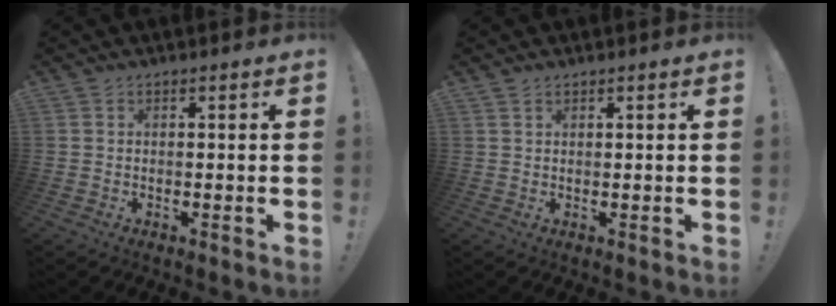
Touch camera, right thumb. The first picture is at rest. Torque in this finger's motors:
{"motor_torque": [-0.59, -0.03, -0.01, 0.00, 0.10]}